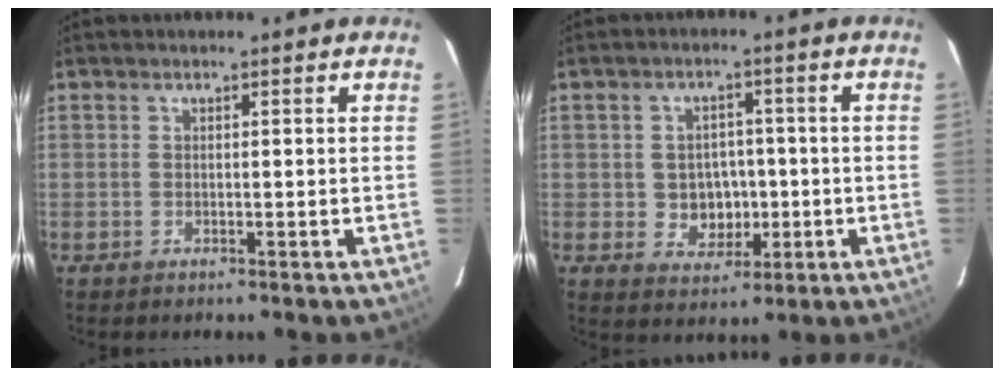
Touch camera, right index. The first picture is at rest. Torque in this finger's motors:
{"motor_torque": [-0.13, -0.04, 0.00, 0.00]}